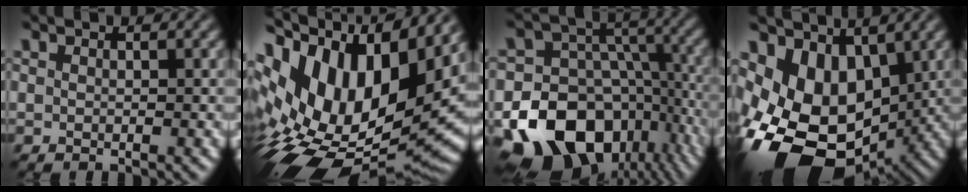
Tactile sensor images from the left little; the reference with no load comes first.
{"total": 17.5, "force": [1.1, 10.0, 14.3], "torque": [-0.238, 0.005, 0.024]}
{"total": 19.5, "force": [-10.2, 14.2, 8.7], "torque": [-0.154, -0.032, -0.159]}
{"total": 14.3, "force": [-3.1, 9.8, 10.0], "torque": [-0.195, -0.027, -0.055]}